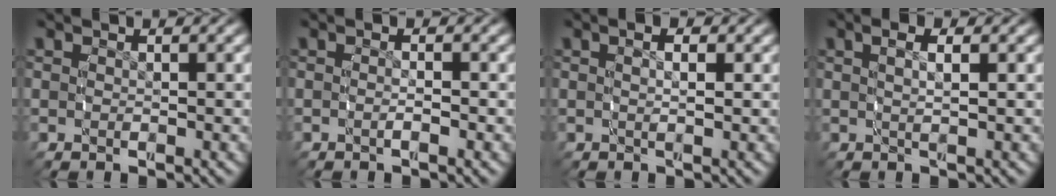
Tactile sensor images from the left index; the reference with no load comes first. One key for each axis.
{"total": 1.0, "fx": -0.6, "fy": 0.1, "fz": 0.7, "tx": -0.019, "ty": 0.000, "tz": -0.011}
{"total": 1.9, "fx": 0.5, "fy": 0.3, "fz": 1.8, "tx": -0.021, "ty": -0.002, "tz": 0.010}
{"total": 2.9, "fx": 1.2, "fy": 0.9, "fz": 2.5, "tx": -0.023, "ty": 0.012, "tz": 0.016}